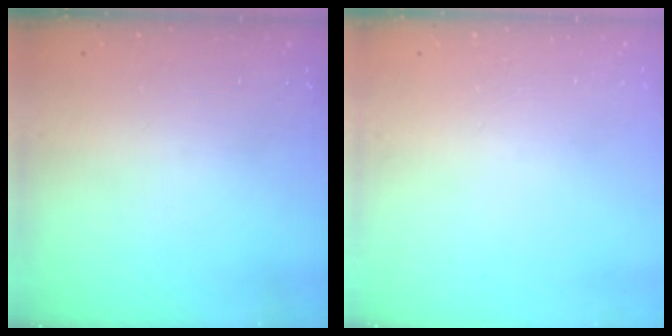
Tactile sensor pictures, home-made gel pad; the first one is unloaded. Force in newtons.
{"total": 0.0}